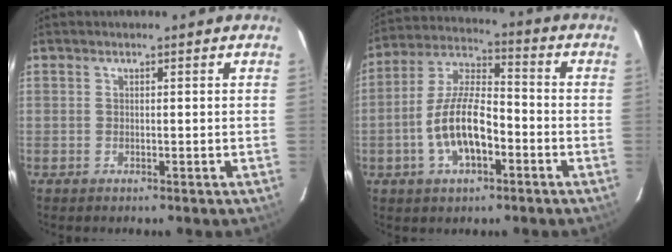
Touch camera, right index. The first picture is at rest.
{"total": 12.5, "force": [-4.1, 5.3, 10.6], "torque": [-0.217, 0.011, -0.072]}